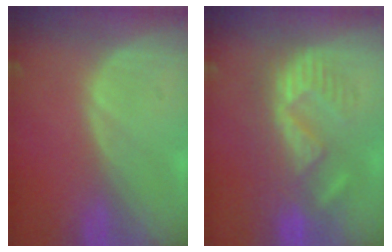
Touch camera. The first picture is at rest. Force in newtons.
{"total": 8.7, "press": 8.4, "slide": 2.1}